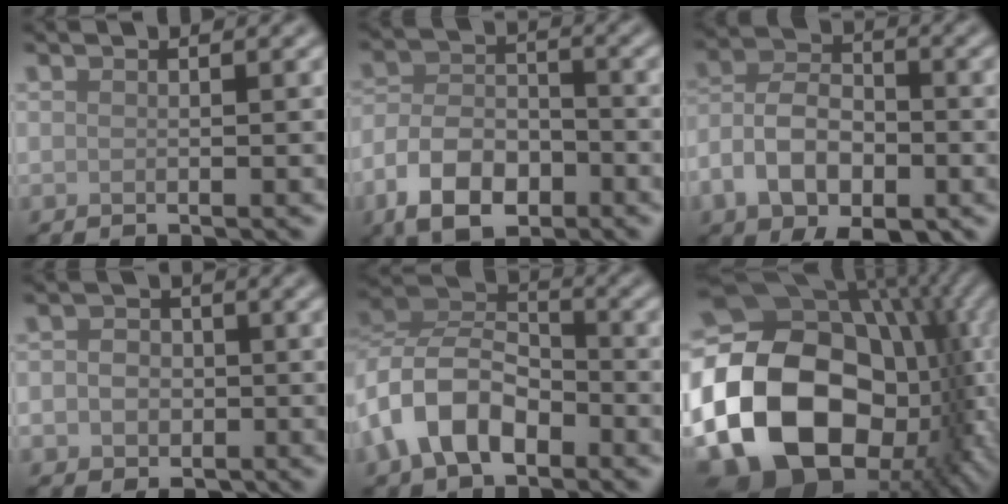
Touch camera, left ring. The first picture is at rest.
{"total": 6.8, "force": [-4.0, 3.9, 4.0], "torque": [-0.072, 0.000, -0.080]}
{"total": 7.6, "force": [-3.2, 4.3, 5.3], "torque": [-0.099, 0.003, -0.064]}
{"total": 3.7, "force": [-0.6, 3.2, 1.7], "torque": [-0.004, 0.003, -0.030]}
{"total": 6.9, "force": [-3.3, 4.4, 4.1], "torque": [-0.074, 0.005, -0.076]}
{"total": 21.7, "force": [-4.1, 16.1, 13.9], "torque": [-0.285, -0.020, -0.058]}